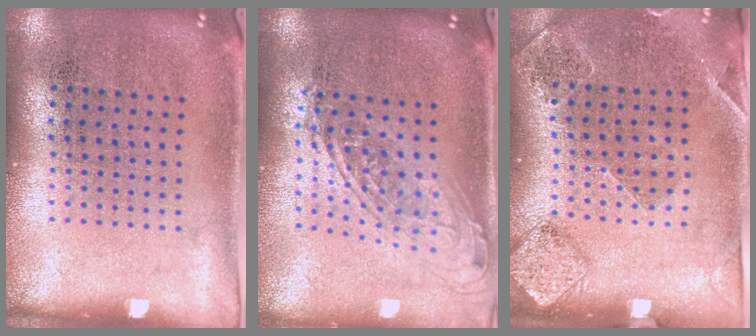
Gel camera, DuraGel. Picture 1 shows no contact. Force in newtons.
{"total": 1.9, "press": 1.4, "slide": 1.2}
{"total": 1.6, "press": 1.5, "slide": 0.3}